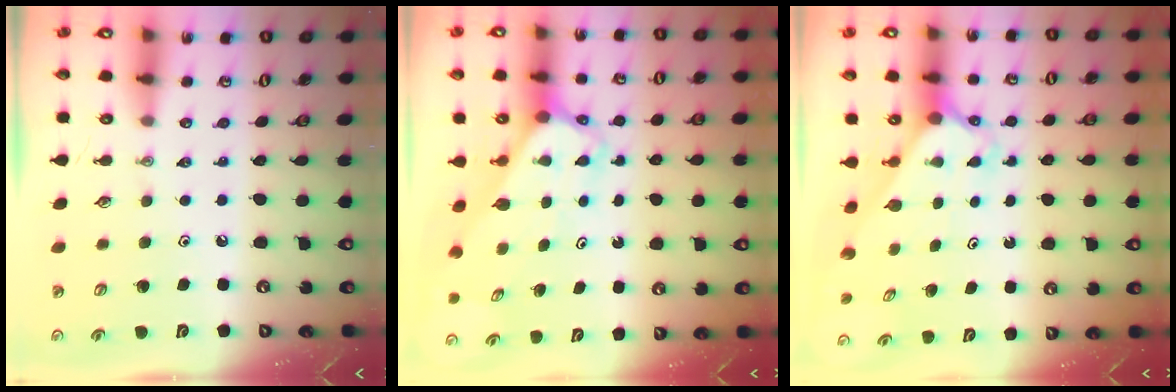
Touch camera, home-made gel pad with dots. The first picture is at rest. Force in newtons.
{"total": 2.7, "press": 2.7, "slide": 0.1}
{"total": 2.2, "press": 2.2, "slide": 0.1}